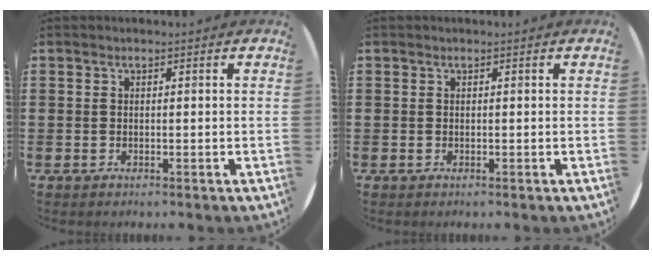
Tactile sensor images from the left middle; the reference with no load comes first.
{"total": 0.0}